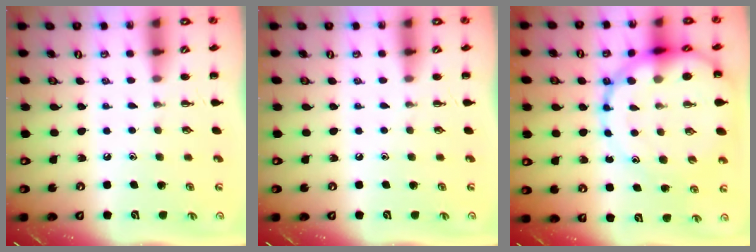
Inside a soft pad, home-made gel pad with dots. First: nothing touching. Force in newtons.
{"total": 0.0}
{"total": 19.0, "press": 18.6, "slide": 3.5}